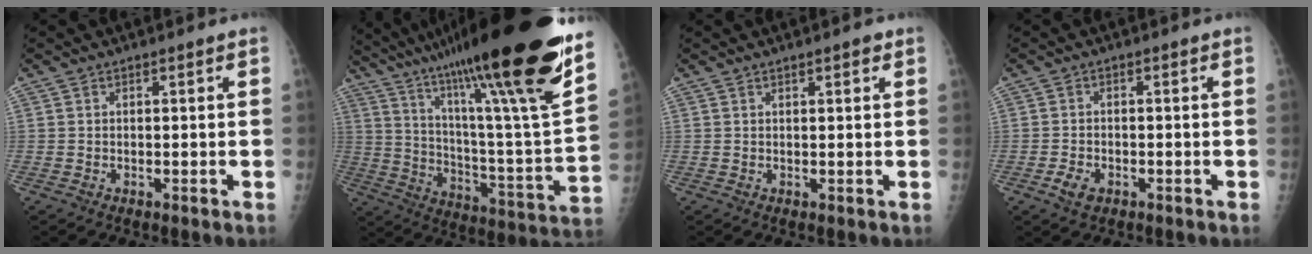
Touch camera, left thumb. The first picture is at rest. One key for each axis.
{"total": 34.9, "fx": 24.1, "fy": 3.2, "fz": 25.0, "tx": -0.362, "ty": -0.096, "tz": 0.378}
{"total": 1.5, "fx": 1.0, "fy": 0.4, "fz": 1.1, "tx": -0.012, "ty": -0.002, "tz": 0.013}
{"total": 3.0, "fx": -1.4, "fy": 2.0, "fz": 1.7, "tx": -0.029, "ty": 0.001, "tz": -0.023}